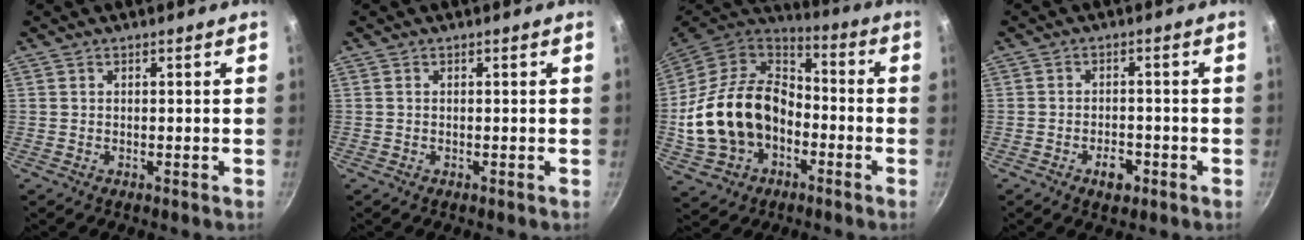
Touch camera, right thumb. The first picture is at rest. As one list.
[{"total": 0.0}, {"total": 22.0, "force": [-4.1, 15.9, 14.6], "torque": [-0.255, 0.048, -0.067]}, {"total": 4.0, "force": [-2.1, 2.2, 2.6], "torque": [-0.029, 0.014, -0.031]}]